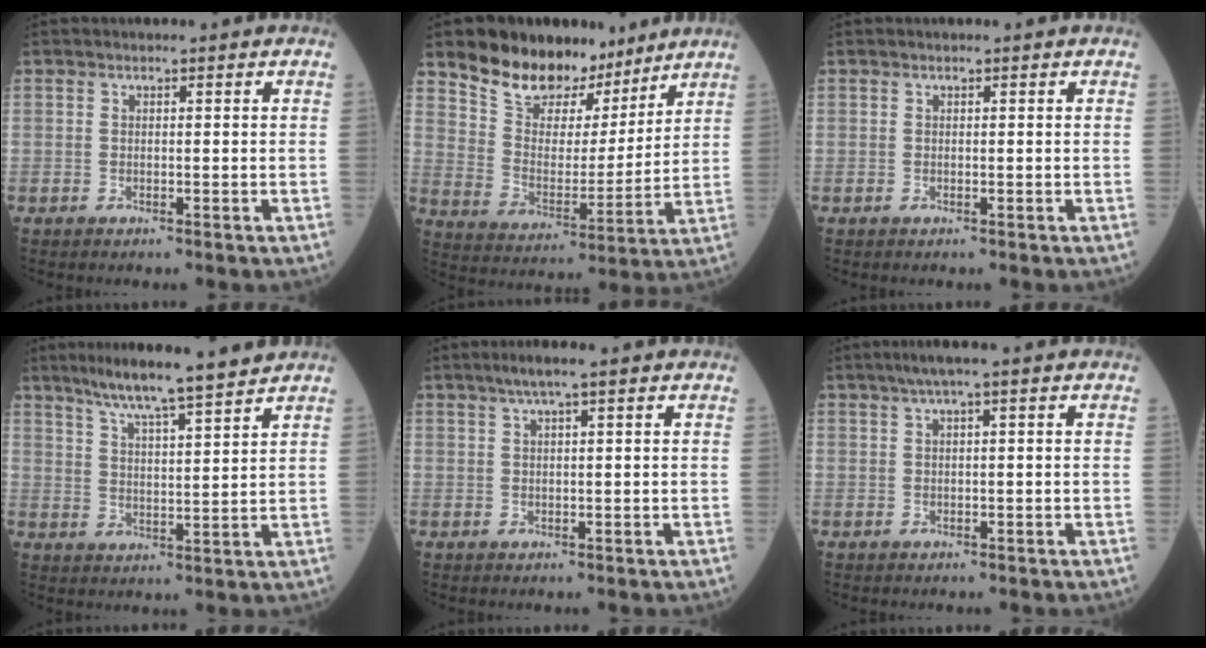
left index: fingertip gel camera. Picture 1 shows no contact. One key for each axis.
{"total": 13.7, "fx": 11.1, "fy": 6.4, "fz": 4.7, "tx": -0.081, "ty": 0.010, "tz": 0.199}
{"total": 0.0}
{"total": 10.5, "fx": 9.0, "fy": -0.6, "fz": 5.3, "tx": -0.087, "ty": 0.009, "tz": 0.141}
{"total": 3.1, "fx": 2.0, "fy": -0.3, "fz": 2.4, "tx": -0.051, "ty": 0.011, "tz": 0.039}
{"total": 2.8, "fx": 1.5, "fy": -0.2, "fz": 2.4, "tx": -0.051, "ty": 0.018, "tz": 0.030}